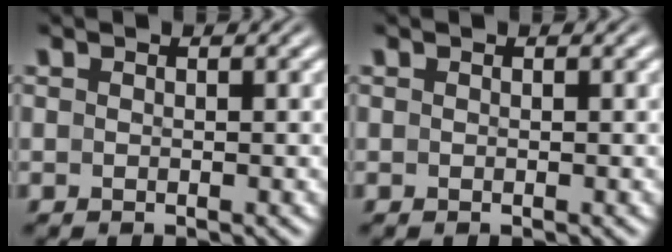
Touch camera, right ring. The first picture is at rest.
{"total": 0.0}